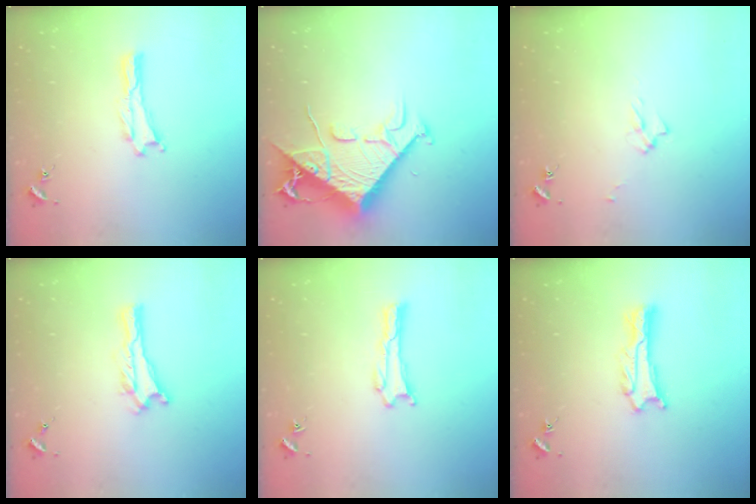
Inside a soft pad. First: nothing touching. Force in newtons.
{"total": 12.9, "press": 12.8, "slide": 1.4}
{"total": 2.5, "press": 2.5, "slide": 0.4}
{"total": 0.0}
{"total": 0.0}
{"total": 1.2, "press": 1.2, "slide": 0.1}